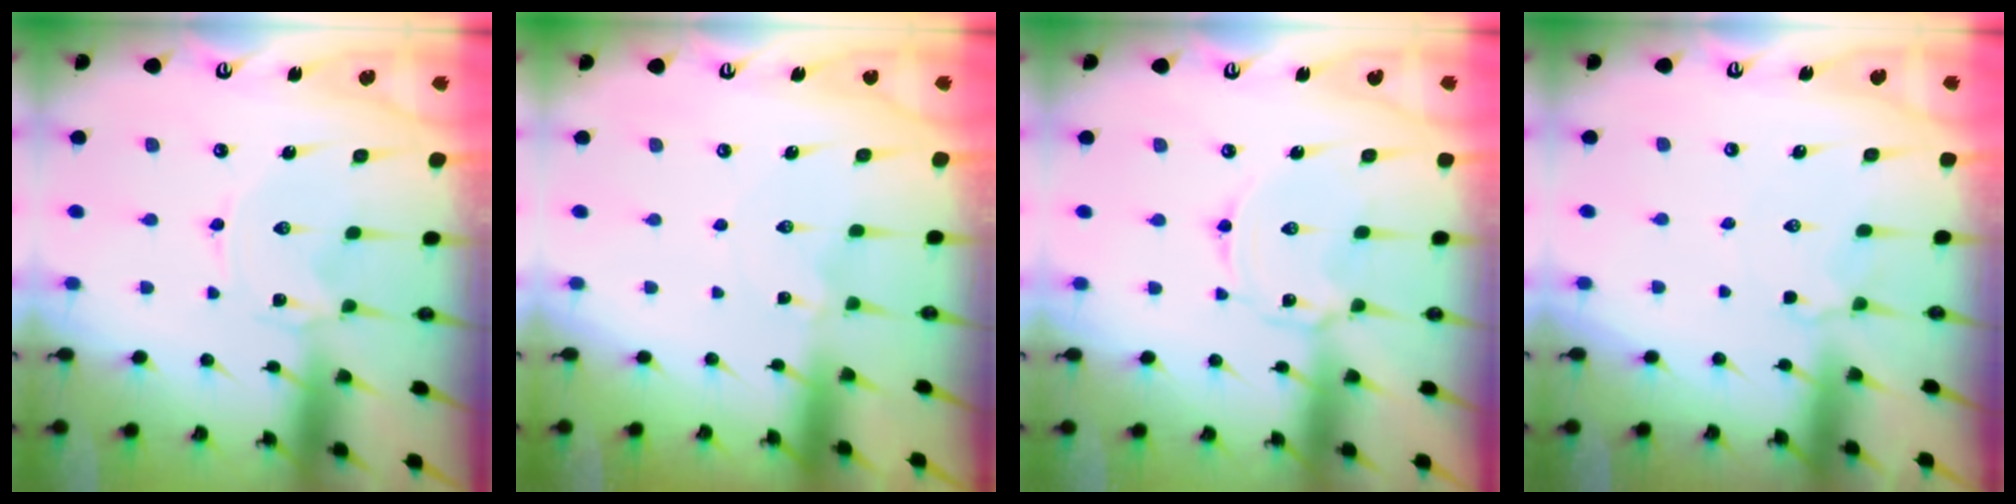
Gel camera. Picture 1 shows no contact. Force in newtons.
{"total": 0.6, "press": 0.6, "slide": 0.2}
{"total": 2.3, "press": 2.3, "slide": 0.2}
{"total": 2.6, "press": 2.5, "slide": 0.7}